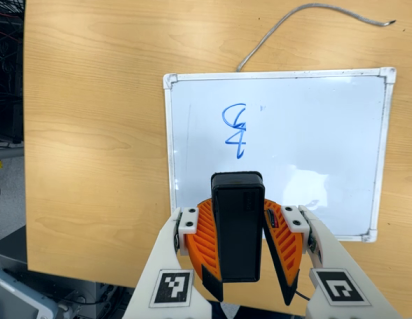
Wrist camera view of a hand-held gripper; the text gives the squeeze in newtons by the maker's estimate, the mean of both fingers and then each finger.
{"total": 9.5, "left": 9.4, "right": 9.7}